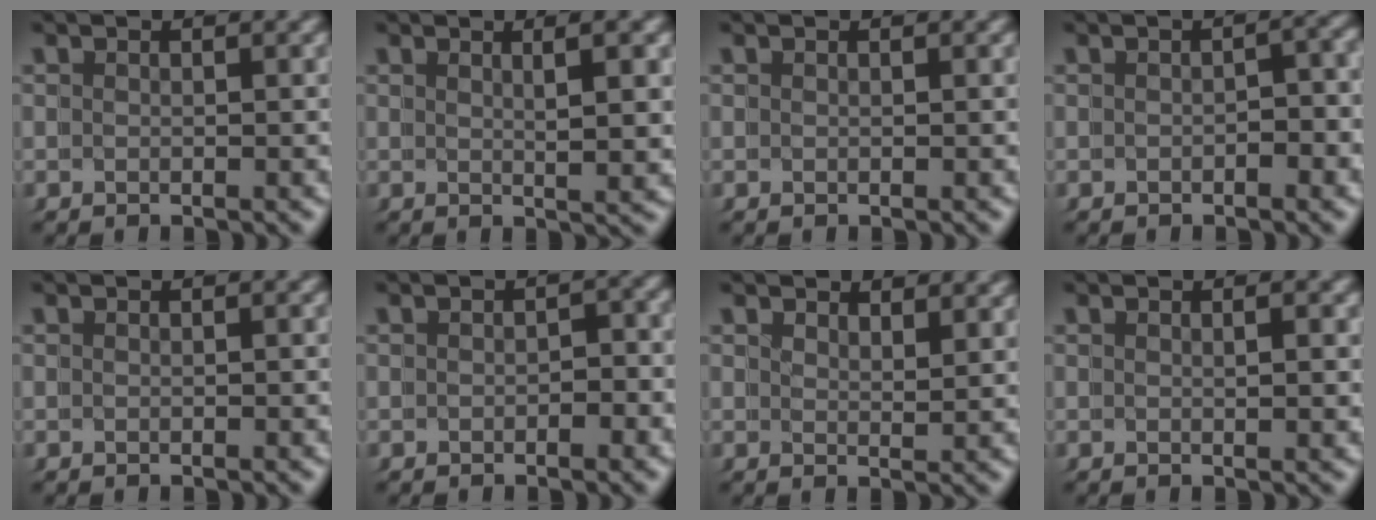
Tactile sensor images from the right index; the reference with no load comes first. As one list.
[{"total": 2.0, "force": [0.9, -1.4, 1.1], "torque": [-0.009, -0.002, 0.022]}, {"total": 0.0}, {"total": 1.0, "force": [-0.7, 0.3, 0.6], "torque": [-0.002, 0.002, -0.015]}, {"total": 0.0}, {"total": 1.0, "force": [-0.8, 0.6, 0.1], "torque": [0.011, -0.001, -0.016]}, {"total": 2.5, "force": [2.3, -0.6, -0.7], "torque": [0.010, -0.011, 0.041]}, {"total": 0.7, "force": [0.0, -0.7, 0.2], "torque": [0.000, -0.006, 0.006]}]